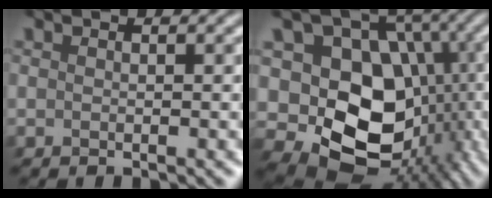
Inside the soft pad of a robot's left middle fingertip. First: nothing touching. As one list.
[{"total": 13.1, "force": [-1.7, 10.1, 8.1], "torque": [-0.138, -0.010, -0.033]}]